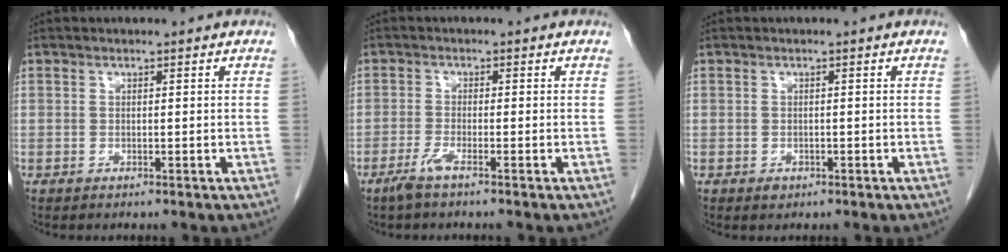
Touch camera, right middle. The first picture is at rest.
{"total": 2.6, "force": [-1.9, -0.2, 1.8], "torque": [-0.046, -0.006, -0.043]}
{"total": 1.0, "force": [-0.5, 0.7, 0.4], "torque": [-0.007, 0.001, -0.003]}